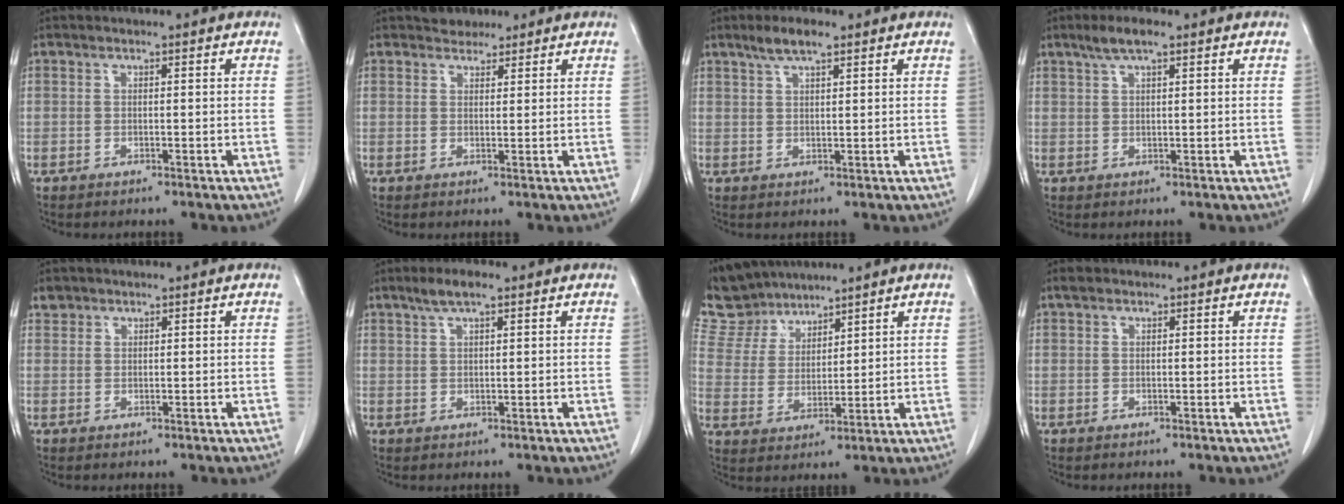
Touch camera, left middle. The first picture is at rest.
{"total": 2.4, "force": [2.1, 1.3, 0.2], "torque": [-0.008, 0.007, 0.033]}
{"total": 4.2, "force": [3.0, 0.9, 2.8], "torque": [-0.060, 0.008, 0.056]}
{"total": 3.8, "force": [2.6, 0.7, 2.7], "torque": [-0.058, 0.011, 0.049]}
{"total": 1.4, "force": [1.1, 0.9, 0.0], "torque": [0.006, 0.007, 0.016]}
{"total": 3.5, "force": [2.4, 0.7, 2.5], "torque": [-0.053, 0.009, 0.047]}
{"total": 9.0, "force": [8.3, 3.4, 0.7], "torque": [-0.026, 0.015, 0.174]}
{"total": 1.2, "force": [0.9, 0.7, 0.4], "torque": [-0.011, 0.010, 0.013]}